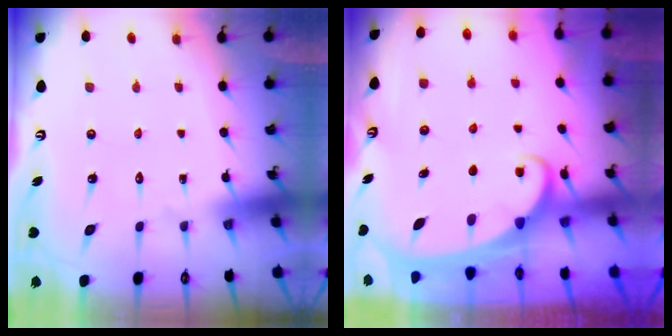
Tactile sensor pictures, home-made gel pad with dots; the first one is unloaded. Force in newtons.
{"total": 2.3, "press": 2.3, "slide": 0.3}